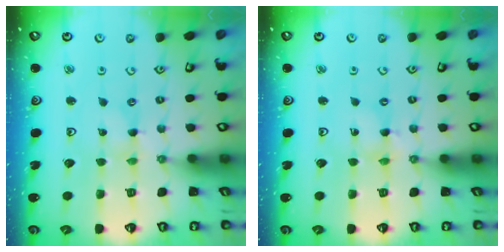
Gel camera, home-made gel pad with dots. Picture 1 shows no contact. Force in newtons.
{"total": 0.9, "press": 0.9, "slide": 0.2}